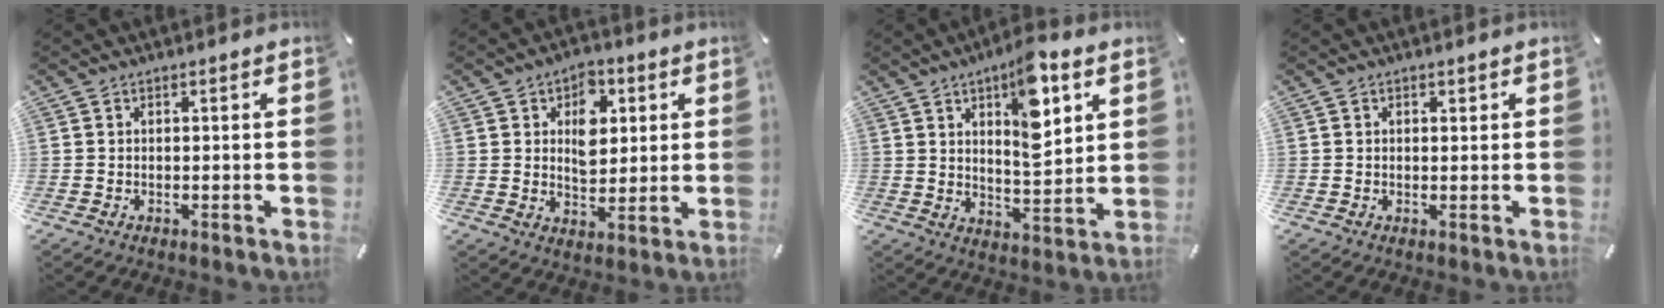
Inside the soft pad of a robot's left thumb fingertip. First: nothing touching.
{"total": 9.1, "force": [2.7, 6.8, 5.5], "torque": [-0.072, 0.001, 0.045]}
{"total": 12.7, "force": [6.4, 5.2, 9.7], "torque": [-0.134, -0.029, 0.105]}
{"total": 0.9, "force": [0.3, 0.7, 0.3], "torque": [0.001, 0.000, 0.003]}